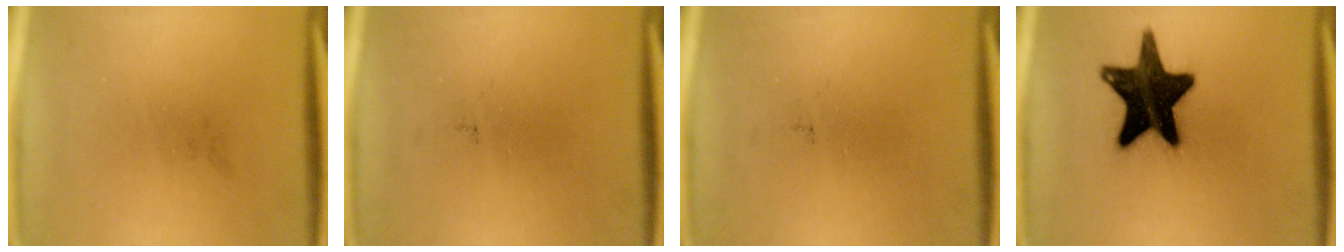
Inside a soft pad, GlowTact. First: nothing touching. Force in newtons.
{"total": 0.0}
{"total": 0.0}
{"total": 18.1}